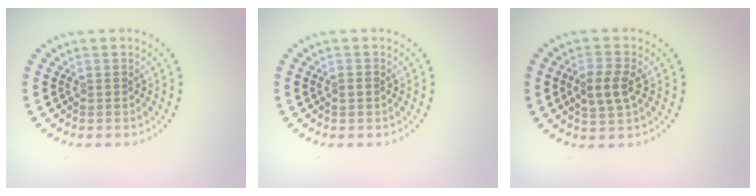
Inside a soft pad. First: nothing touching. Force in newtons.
{"total": 0.9, "press": 0.9, "slide": 0.1}
{"total": 2.9, "press": 2.8, "slide": 0.7}